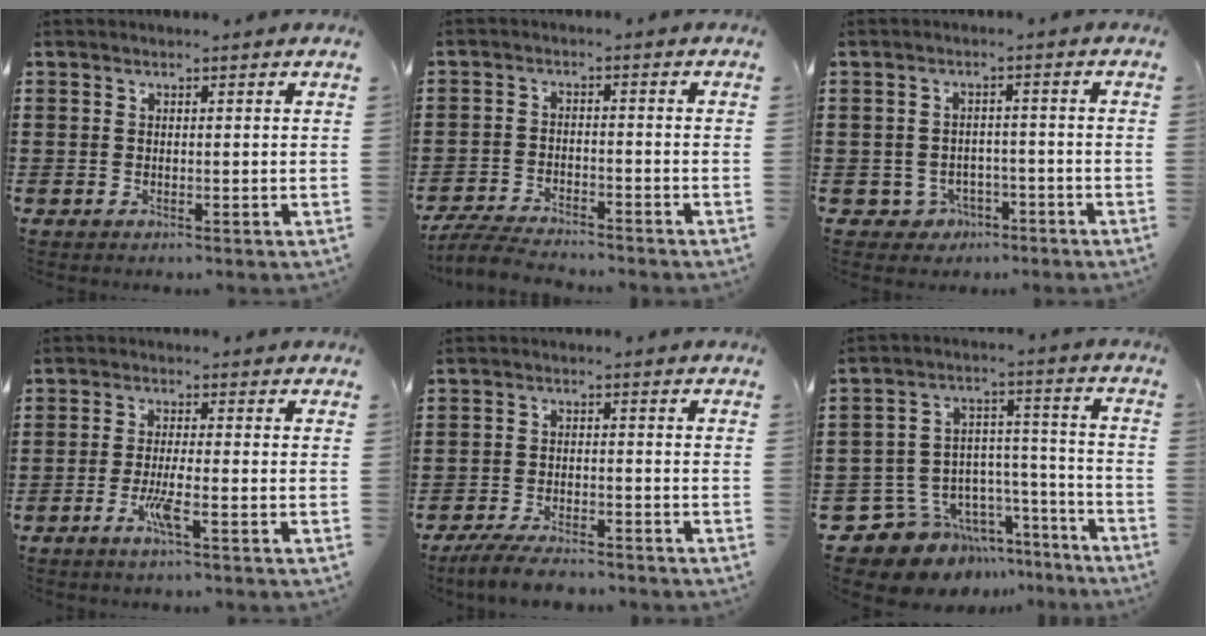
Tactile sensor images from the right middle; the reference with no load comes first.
{"total": 5.0, "force": [-4.8, 0.5, 1.2], "torque": [-0.031, 0.000, -0.096]}
{"total": 2.0, "force": [-1.6, 1.3, 0.2], "torque": [-0.014, -0.001, -0.036]}
{"total": 2.6, "force": [-0.9, 0.0, 2.5], "torque": [-0.051, -0.007, -0.021]}
{"total": 4.6, "force": [-4.3, 0.7, 1.5], "torque": [-0.039, -0.004, -0.085]}
{"total": 9.6, "force": [-8.1, 5.1, 1.2], "torque": [-0.041, 0.015, -0.148]}